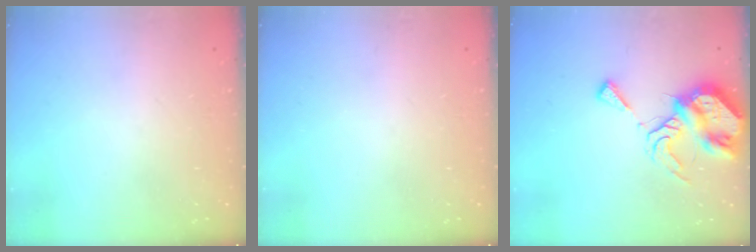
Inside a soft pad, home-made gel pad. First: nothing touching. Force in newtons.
{"total": 0.0}
{"total": 12.2, "press": 12.1, "slide": 1.6}